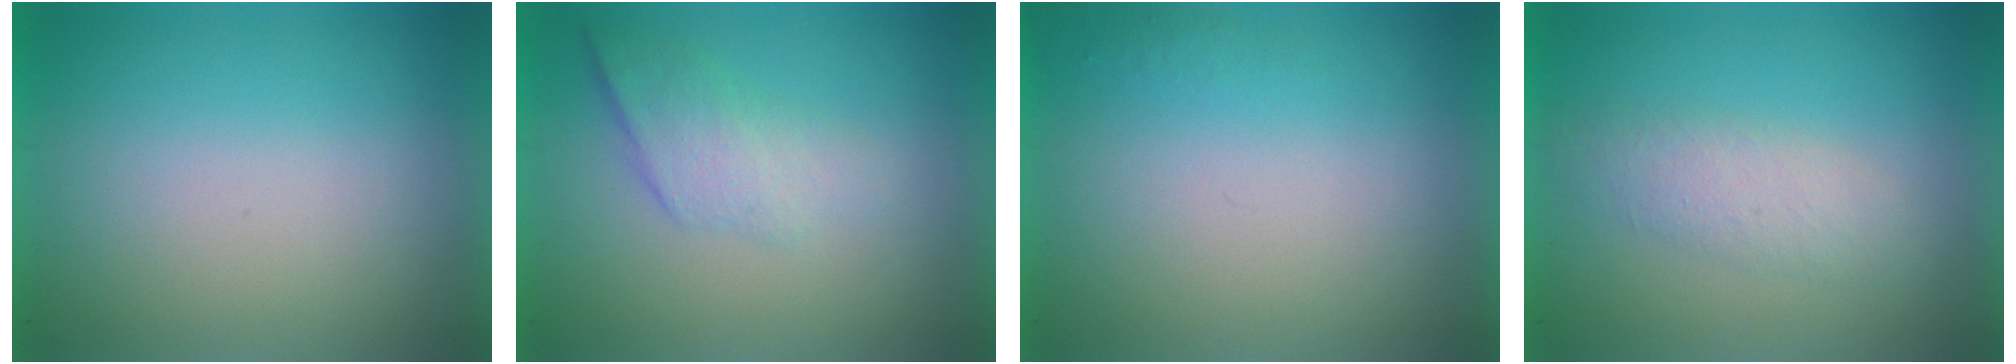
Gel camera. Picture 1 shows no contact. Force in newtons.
{"total": 2.2}
{"total": 1.0}
{"total": 1.8}